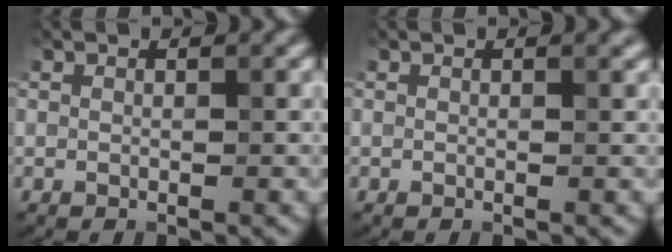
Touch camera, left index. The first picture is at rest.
{"total": 0.0}